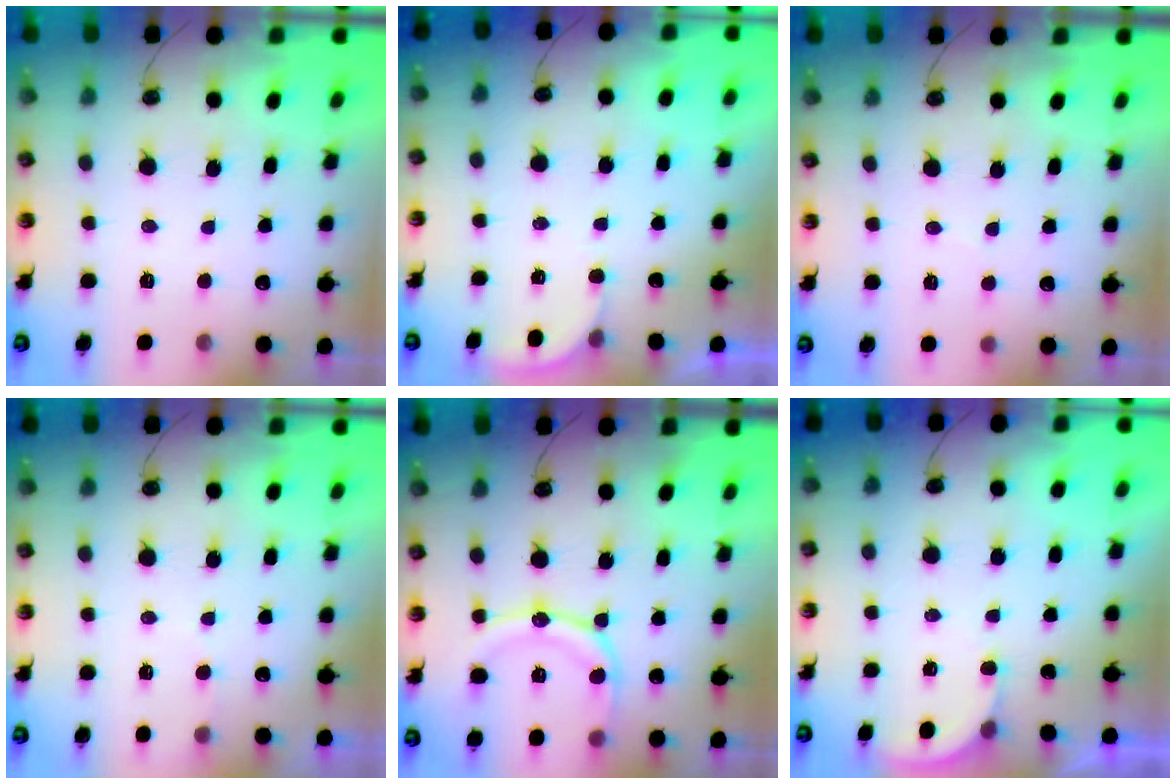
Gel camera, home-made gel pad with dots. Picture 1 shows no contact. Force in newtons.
{"total": 2.5, "press": 2.5, "slide": 0.3}
{"total": 2.6, "press": 2.6, "slide": 0.2}
{"total": 2.8, "press": 2.8, "slide": 0.2}
{"total": 13.4, "press": 13.3, "slide": 1.5}
{"total": 2.7, "press": 2.7, "slide": 0.2}